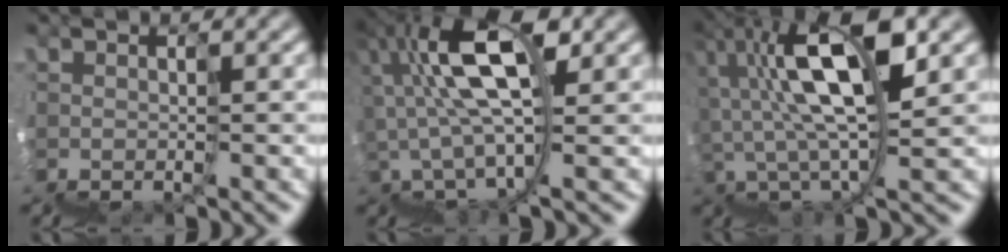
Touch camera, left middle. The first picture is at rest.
{"total": 7.5, "force": [2.6, 2.5, 6.6], "torque": [-0.127, 0.027, 0.028]}
{"total": 7.9, "force": [3.3, 2.0, 6.8], "torque": [-0.136, 0.037, 0.044]}